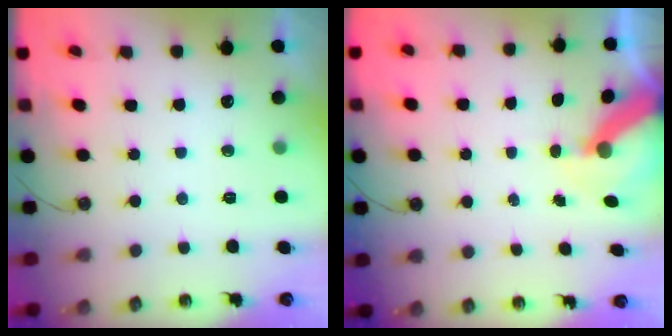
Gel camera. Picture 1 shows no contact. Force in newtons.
{"total": 9.8, "press": 9.7, "slide": 1.0}